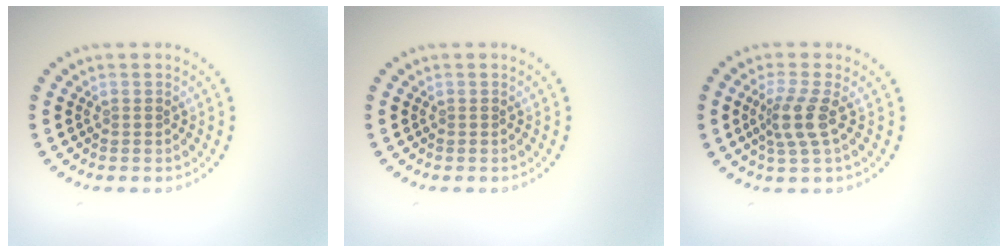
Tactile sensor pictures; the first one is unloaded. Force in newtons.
{"total": 0.0}
{"total": 2.8, "press": 2.1, "slide": 1.9}